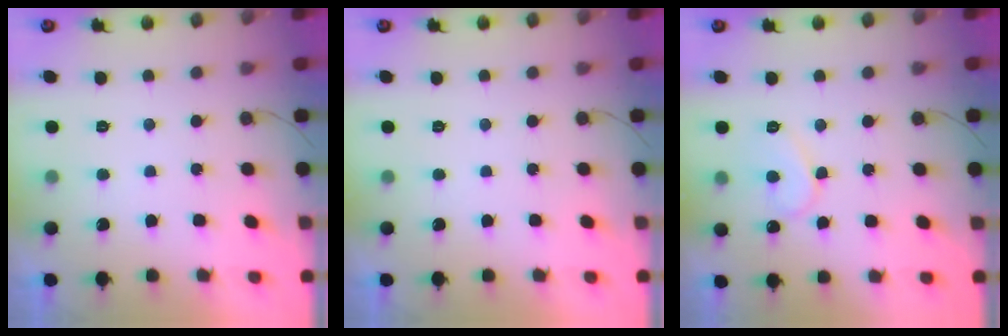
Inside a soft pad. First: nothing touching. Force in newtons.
{"total": 0.0}
{"total": 8.0, "press": 7.9, "slide": 0.7}